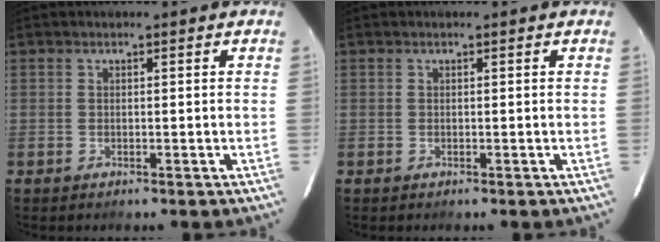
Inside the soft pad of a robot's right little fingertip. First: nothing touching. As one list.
[{"total": 0.0}]